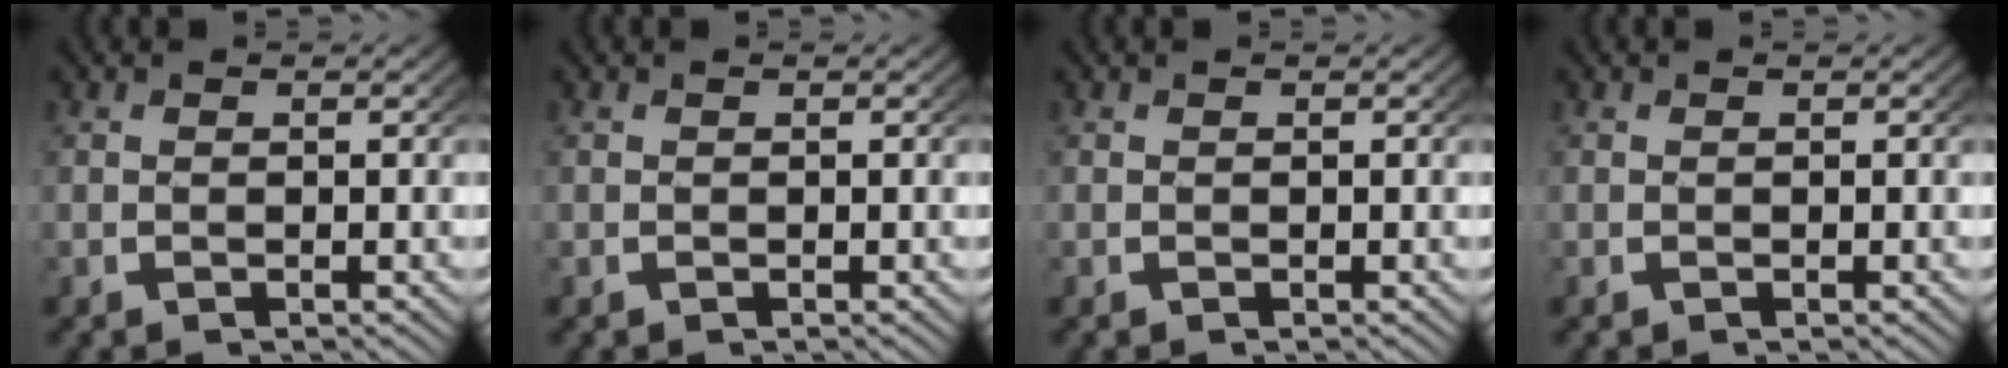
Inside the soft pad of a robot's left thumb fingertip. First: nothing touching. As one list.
[{"total": 0.0}, {"total": 0.0}, {"total": 0.0}]